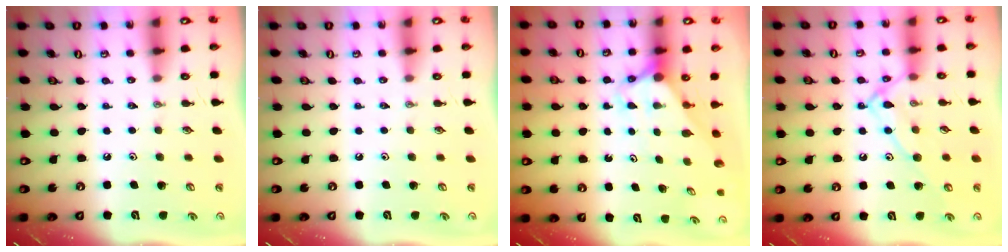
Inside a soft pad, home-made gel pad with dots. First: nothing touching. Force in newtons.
{"total": 0.0}
{"total": 2.7, "press": 2.7, "slide": 0.0}
{"total": 11.6, "press": 11.6, "slide": 0.5}